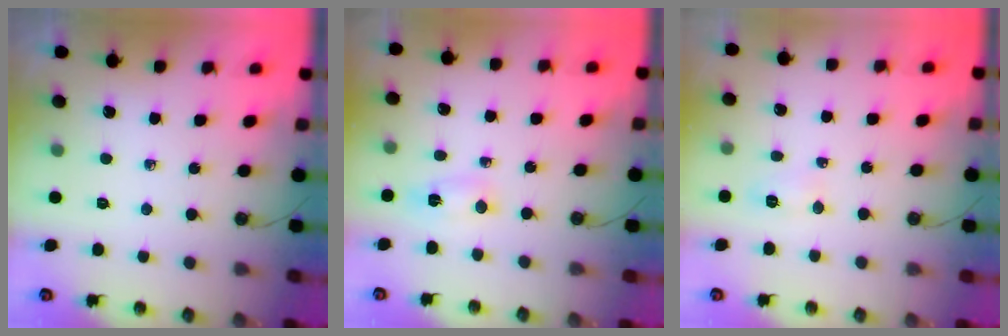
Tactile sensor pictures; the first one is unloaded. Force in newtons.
{"total": 2.6, "press": 2.3, "slide": 1.1}
{"total": 5.8, "press": 5.8, "slide": 0.7}